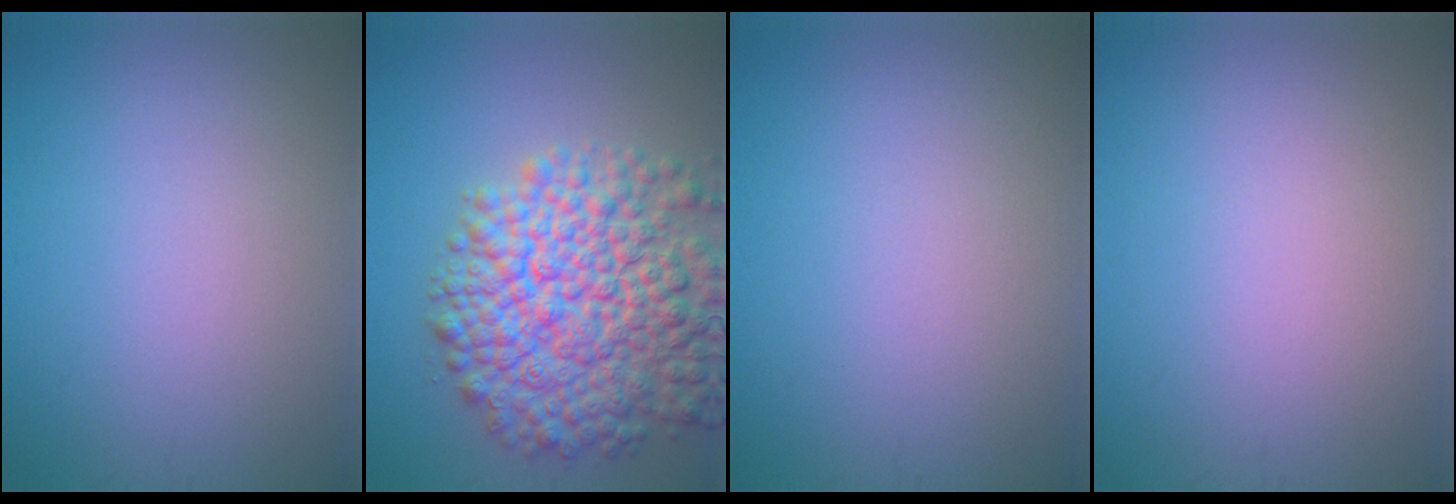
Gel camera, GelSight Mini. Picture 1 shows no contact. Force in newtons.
{"total": 11.2, "press": 11.2, "slide": 0.5}
{"total": 0.0}
{"total": 0.0}